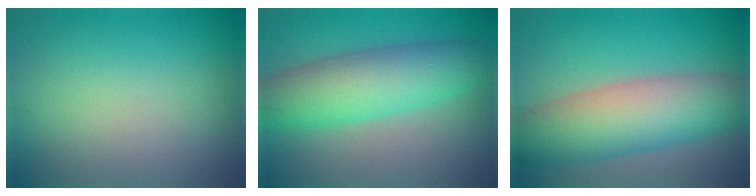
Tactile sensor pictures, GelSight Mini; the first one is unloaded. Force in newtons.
{"total": 7.4, "press": 7.4, "slide": 0.1}
{"total": 9.1, "press": 9.1, "slide": 0.2}